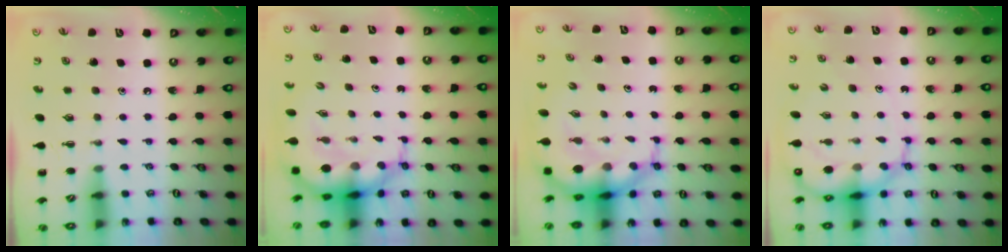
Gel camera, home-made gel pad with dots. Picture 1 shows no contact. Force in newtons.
{"total": 9.3, "press": 8.9, "slide": 2.8}
{"total": 10.7, "press": 10.3, "slide": 2.9}
{"total": 10.3, "press": 9.9, "slide": 2.8}